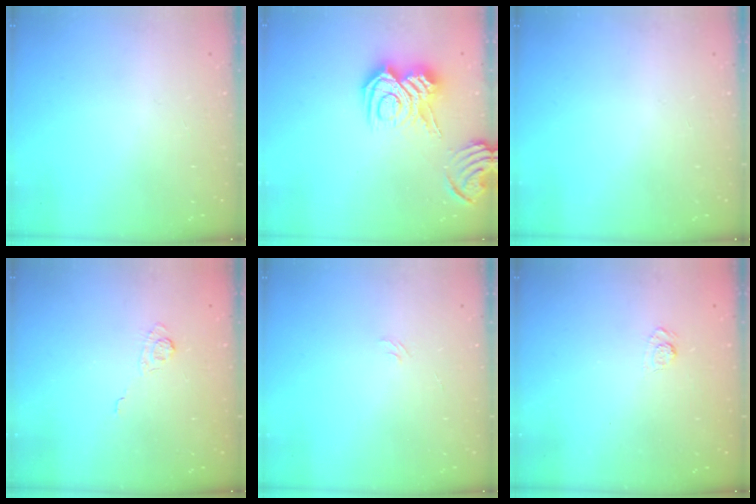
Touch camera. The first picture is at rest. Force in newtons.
{"total": 13.6, "press": 13.6, "slide": 0.8}
{"total": 0.0}
{"total": 3.1, "press": 2.8, "slide": 1.5}
{"total": 4.0, "press": 4.0, "slide": 0.4}
{"total": 2.7, "press": 2.3, "slide": 1.4}